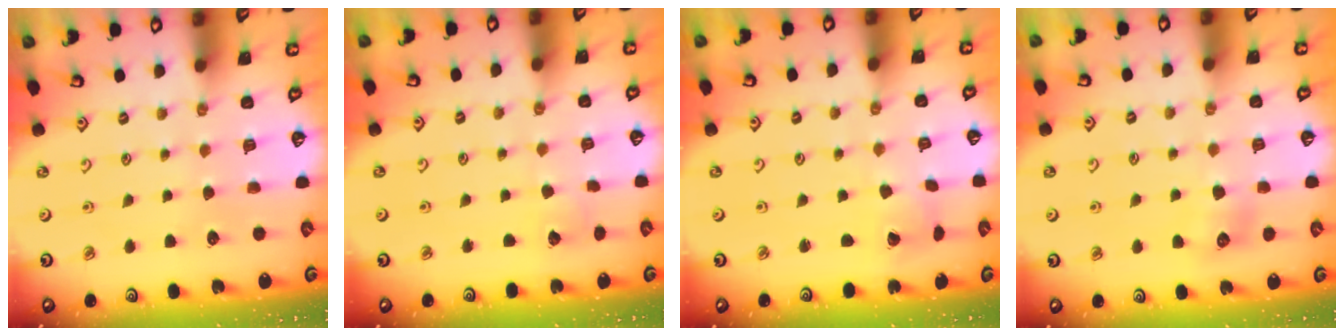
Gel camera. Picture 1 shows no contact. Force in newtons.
{"total": 2.8, "press": 2.7, "slide": 0.3}
{"total": 2.9, "press": 2.9, "slide": 0.2}
{"total": 6.0, "press": 5.9, "slide": 0.9}